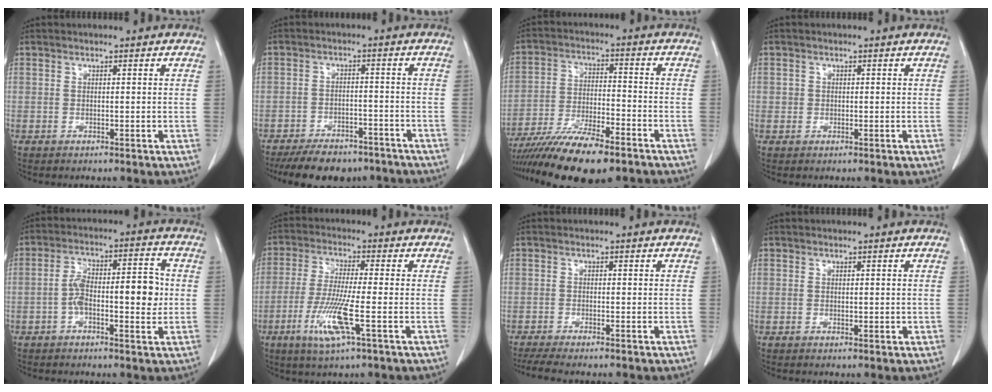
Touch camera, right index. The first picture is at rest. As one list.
[{"total": 11.5, "force": [-9.5, 4.9, 4.2], "torque": [-0.057, 0.000, -0.132]}, {"total": 14.8, "force": [-11.4, 3.0, 9.0], "torque": [-0.166, -0.024, -0.194]}, {"total": 1.0, "force": [0.1, 1.0, 0.2], "torque": [0.003, 0.004, 0.002]}, {"total": 9.5, "force": [-1.1, 3.1, 8.9], "torque": [-0.150, 0.028, -0.016]}, {"total": 5.5, "force": [-2.1, -0.5, 5.1], "torque": [-0.102, -0.014, -0.042]}, {"total": 5.5, "force": [-4.6, 0.3, 3.0], "torque": [-0.042, -0.012, -0.072]}, {"total": 0.8, "force": [0.1, 0.6, 0.6], "torque": [-0.006, 0.000, 0.004]}]